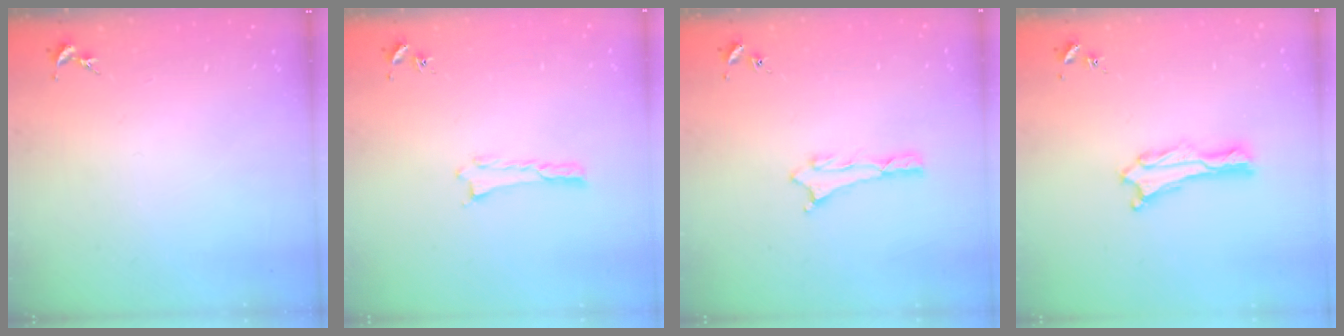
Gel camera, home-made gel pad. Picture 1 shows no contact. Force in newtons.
{"total": 0.0}
{"total": 0.8, "press": 0.8, "slide": 0.2}
{"total": 0.8, "press": 0.7, "slide": 0.2}